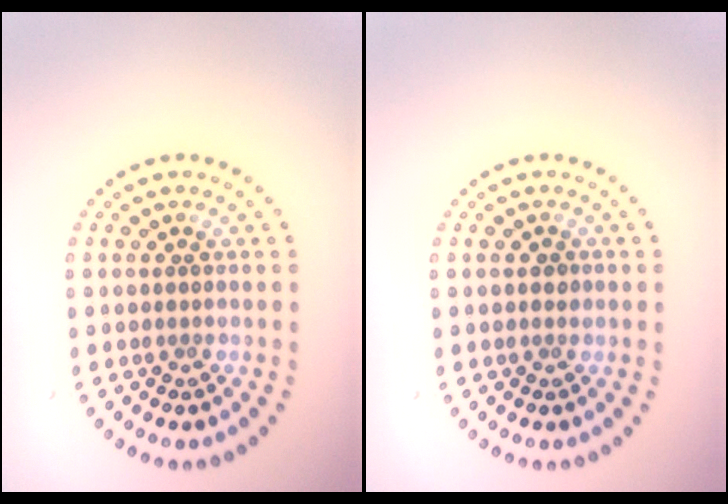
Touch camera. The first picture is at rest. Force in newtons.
{"total": 0.7, "press": 0.7, "slide": 0.1}